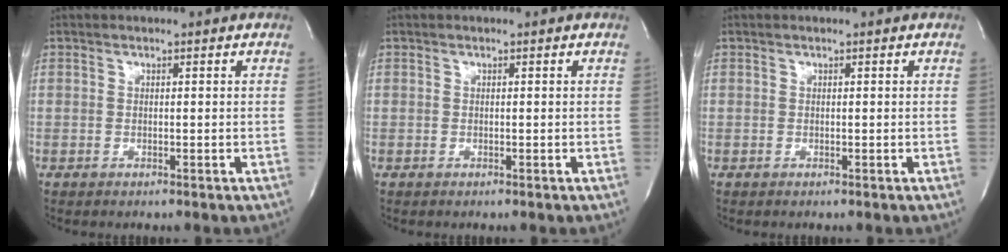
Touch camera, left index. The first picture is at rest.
{"total": 0.0}
{"total": 0.0}